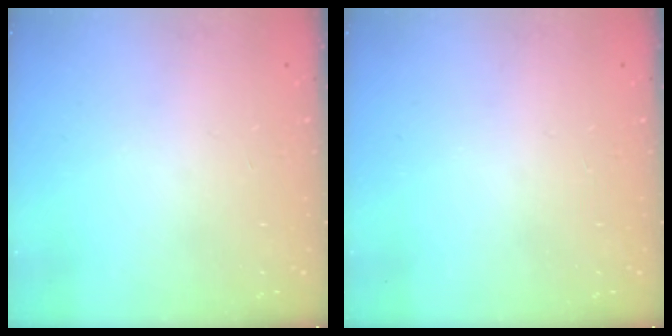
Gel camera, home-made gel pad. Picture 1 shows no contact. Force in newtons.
{"total": 0.0}